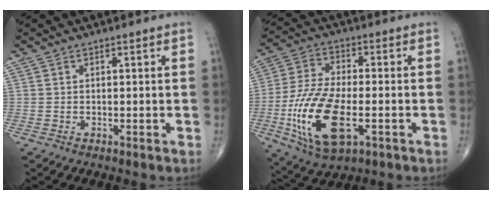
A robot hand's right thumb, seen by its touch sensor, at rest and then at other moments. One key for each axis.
{"total": 17.2, "fx": -4.6, "fy": 7.8, "fz": 14.6, "tx": -0.298, "ty": 0.005, "tz": -0.077}